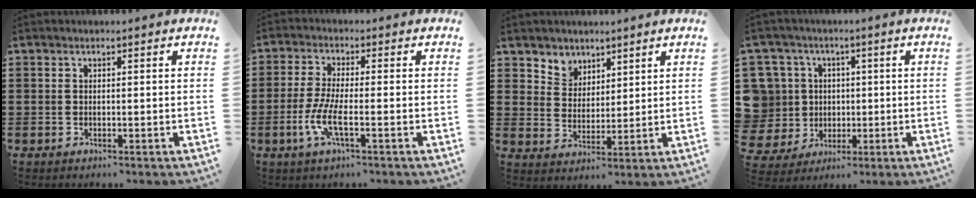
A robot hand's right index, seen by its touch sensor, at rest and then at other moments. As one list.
[{"total": 5.8, "force": [-2.1, 1.0, 5.4], "torque": [-0.125, -0.016, -0.046]}, {"total": 4.5, "force": [3.3, 3.0, -0.5], "torque": [-0.014, 0.000, 0.060]}, {"total": 9.3, "force": [1.4, 8.9, 2.2], "torque": [-0.105, 0.007, 0.031]}]